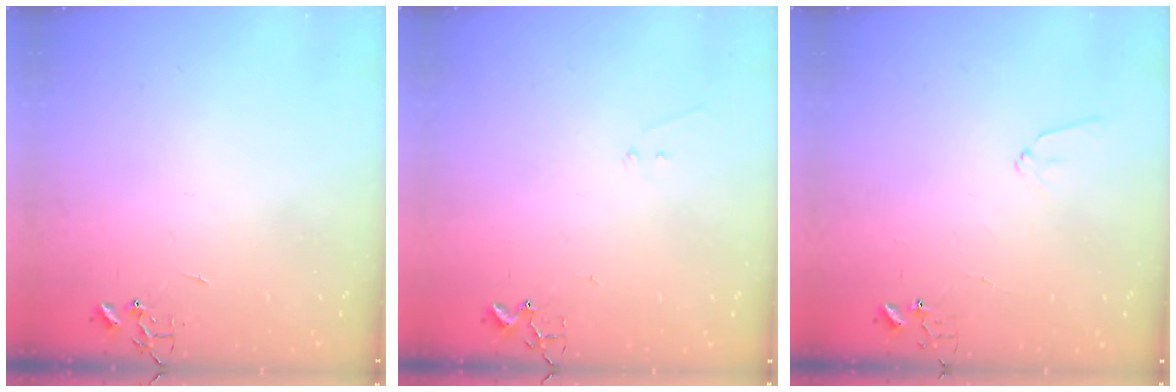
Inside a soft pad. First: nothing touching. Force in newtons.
{"total": 6.1, "press": 6.1, "slide": 0.5}
{"total": 6.5, "press": 6.5, "slide": 0.6}